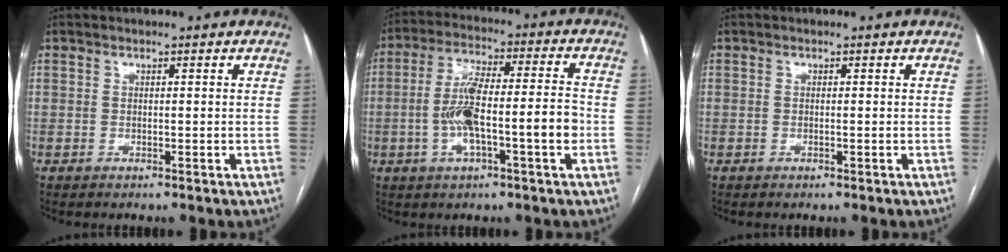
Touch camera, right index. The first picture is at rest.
{"total": 12.0, "force": [-2.6, 1.7, 11.5], "torque": [-0.214, 0.021, -0.046]}
{"total": 0.0}